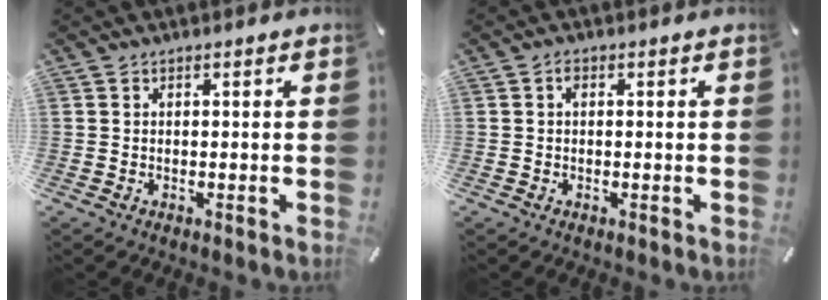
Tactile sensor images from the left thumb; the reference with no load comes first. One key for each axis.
{"total": 1.0, "fx": 0.1, "fy": 0.6, "fz": 0.8, "tx": -0.017, "ty": 0.005, "tz": 0.001}